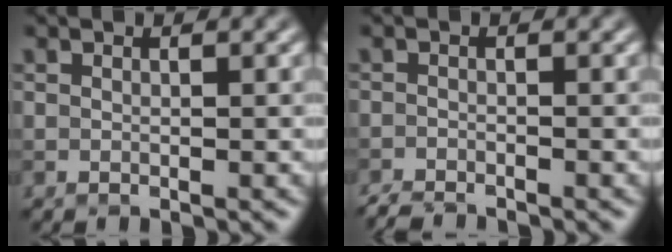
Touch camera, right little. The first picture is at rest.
{"total": 2.0, "force": [-2.0, 0.1, 0.4], "torque": [-0.006, -0.007, -0.039]}